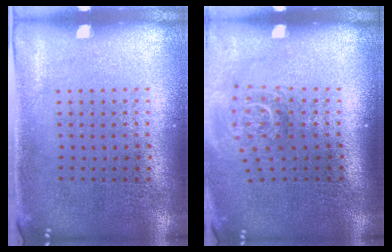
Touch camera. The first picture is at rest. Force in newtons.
{"total": 1.8, "press": 1.3, "slide": 1.2}